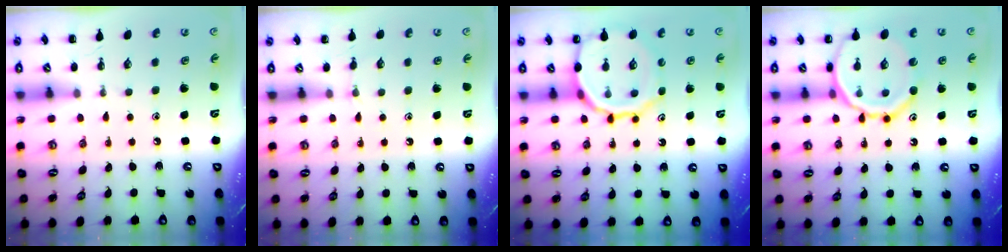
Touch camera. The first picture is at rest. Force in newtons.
{"total": 3.4, "press": 3.2, "slide": 1.3}
{"total": 14.6, "press": 14.5, "slide": 1.7}
{"total": 16.0, "press": 15.8, "slide": 2.5}